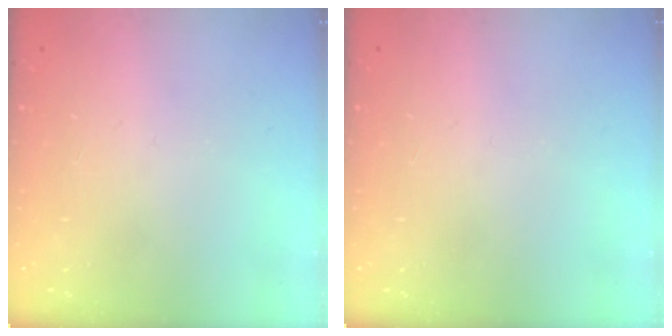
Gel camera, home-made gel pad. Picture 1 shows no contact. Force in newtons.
{"total": 0.0}